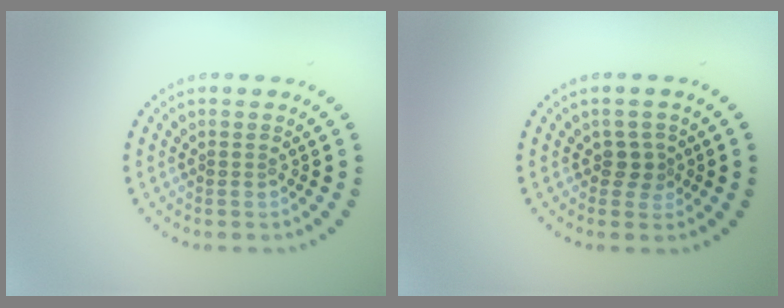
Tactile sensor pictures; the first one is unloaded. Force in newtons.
{"total": 1.7, "press": 1.4, "slide": 1.0}